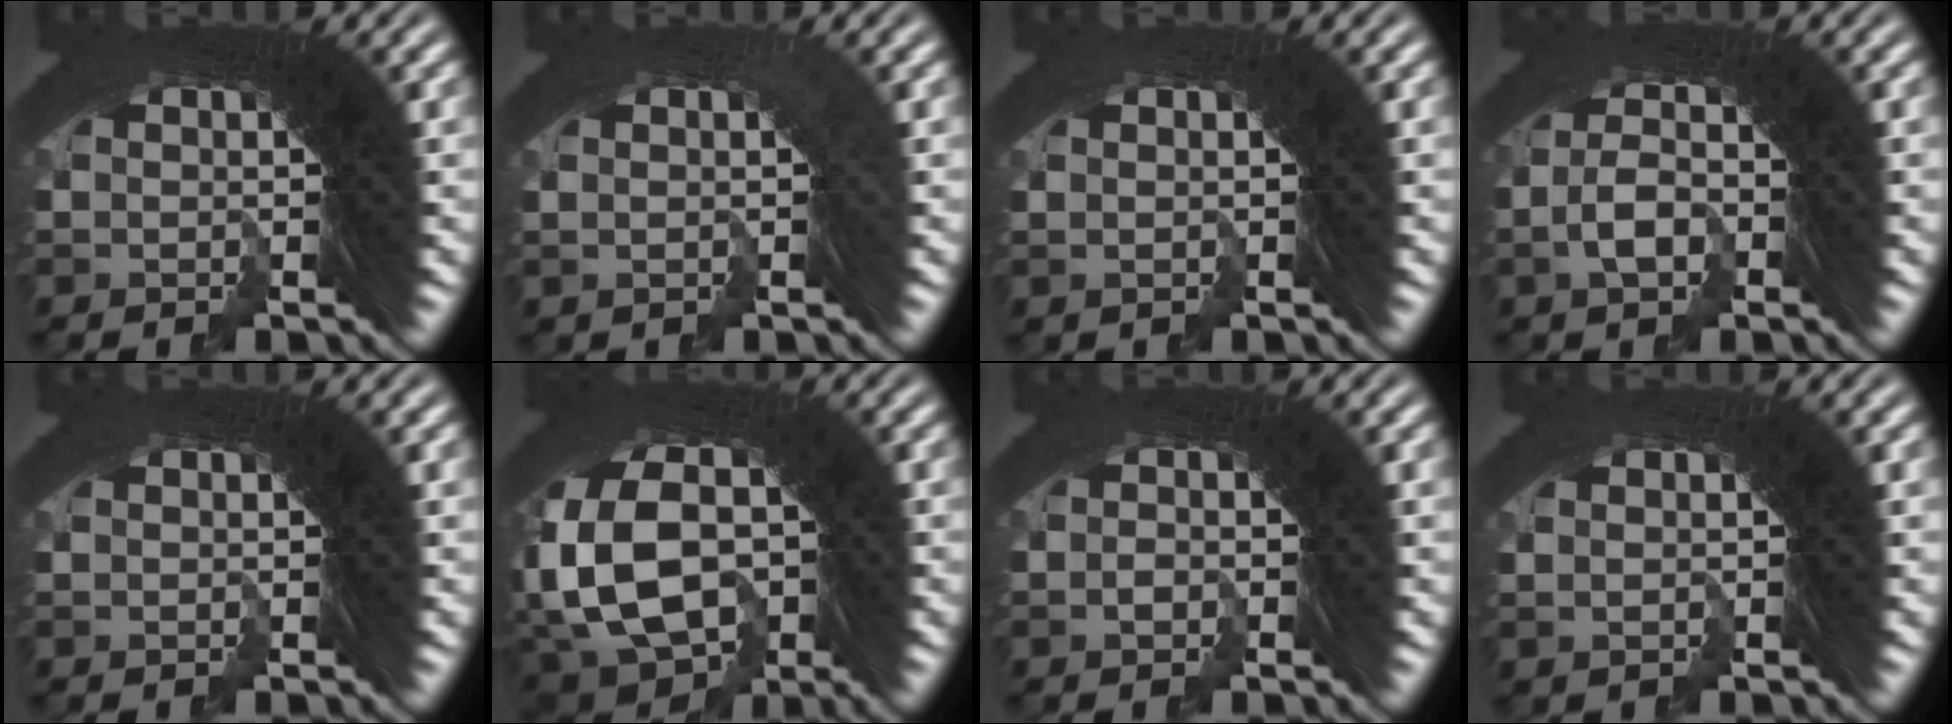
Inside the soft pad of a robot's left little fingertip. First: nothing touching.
{"total": 1.0, "force": [-0.7, -0.1, -0.7], "torque": [0.004, -0.002, -0.005]}
{"total": 0.7, "force": [-0.4, 0.0, -0.5], "torque": [0.004, -0.003, -0.004]}
{"total": 3.5, "force": [-1.5, 2.9, 1.5], "torque": [-0.009, 0.011, -0.036]}
{"total": 0.0}
{"total": 14.5, "force": [-3.0, 11.6, 8.2], "torque": [-0.177, -0.031, -0.049]}
{"total": 1.6, "force": [-1.3, 0.3, -0.9], "torque": [0.017, -0.006, -0.018]}
{"total": 0.0}